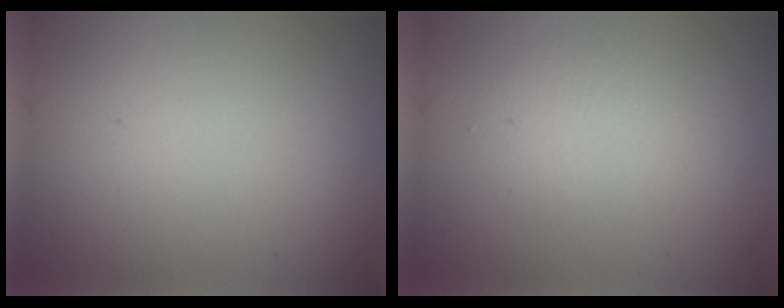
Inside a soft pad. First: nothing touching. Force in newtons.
{"total": 2.0, "press": 2.0, "slide": 0.1}